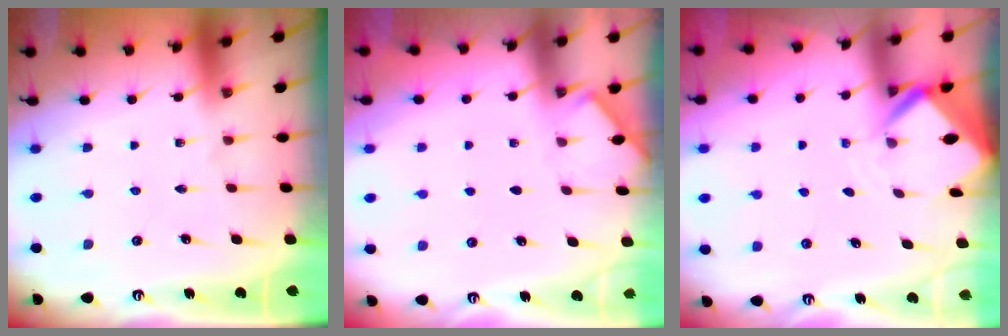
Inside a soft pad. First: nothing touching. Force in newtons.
{"total": 2.0, "press": 1.9, "slide": 0.3}
{"total": 3.2, "press": 3.2, "slide": 0.2}